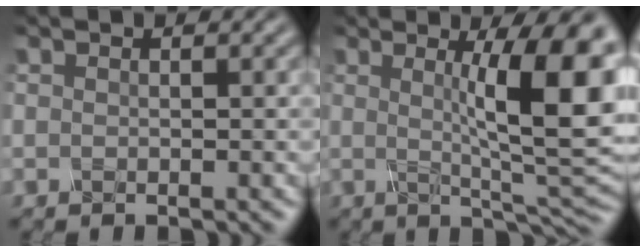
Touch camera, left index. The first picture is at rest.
{"total": 11.3, "force": [1.8, 2.5, 10.8], "torque": [-0.121, 0.000, 0.028]}